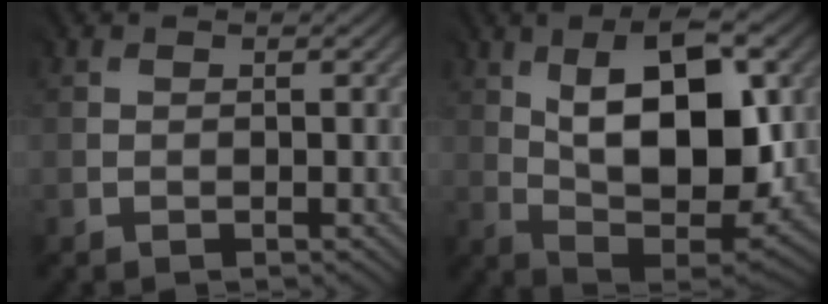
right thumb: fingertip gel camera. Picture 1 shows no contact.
{"total": 14.0, "force": [3.3, 6.6, 11.9], "torque": [-0.188, 0.010, 0.054]}